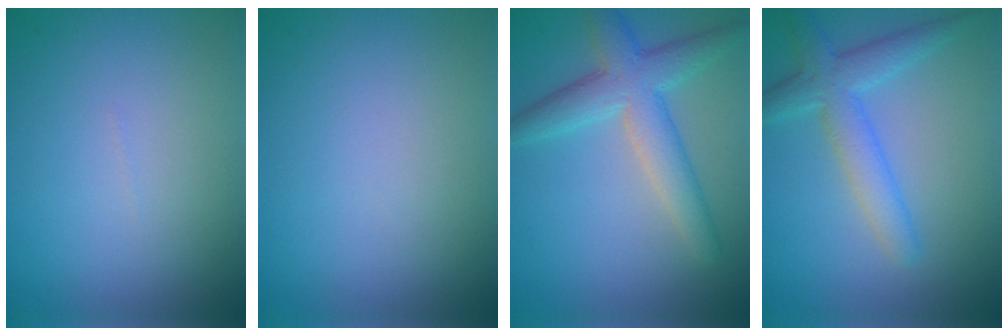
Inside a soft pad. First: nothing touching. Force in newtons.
{"total": 0.0}
{"total": 5.2, "press": 5.2, "slide": 0.2}
{"total": 4.0, "press": 4.0, "slide": 0.2}